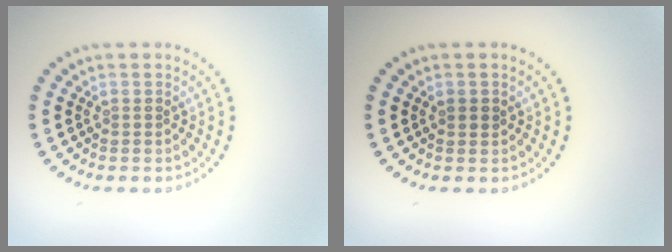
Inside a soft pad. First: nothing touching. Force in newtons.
{"total": 0.9, "press": 0.8, "slide": 0.3}